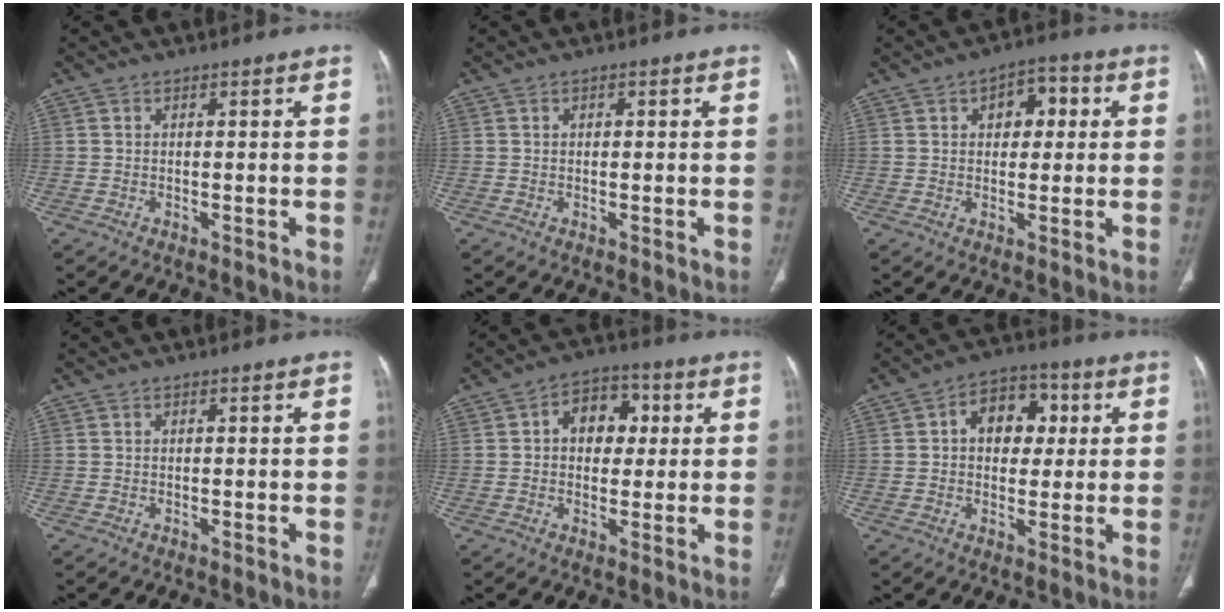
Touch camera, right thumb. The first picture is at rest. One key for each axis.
{"total": 0.6, "fx": 0.2, "fy": 0.4, "fz": 0.4, "tx": -0.004, "ty": 0.001, "tz": 0.003}
{"total": 6.8, "fx": 2.0, "fy": 4.3, "fz": 4.9, "tx": -0.038, "ty": 0.008, "tz": 0.023}
{"total": 0.0}
{"total": 8.7, "fx": 1.7, "fy": 6.3, "fz": 5.8, "tx": -0.046, "ty": 0.012, "tz": 0.021}
{"total": 10.0, "fx": 2.1, "fy": 7.1, "fz": 6.7, "tx": -0.060, "ty": 0.012, "tz": 0.027}